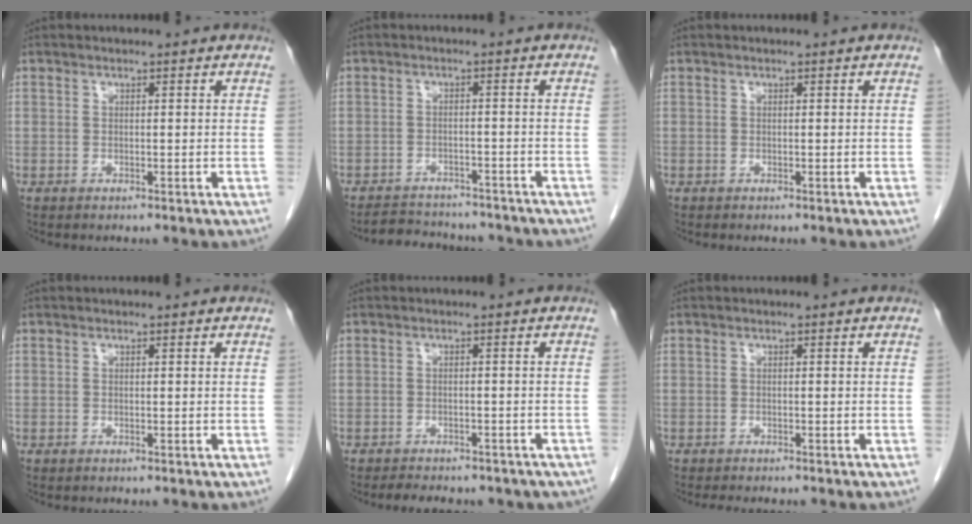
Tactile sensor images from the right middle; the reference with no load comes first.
{"total": 8.7, "force": [-8.1, 2.4, 2.0], "torque": [-0.034, 0.006, -0.105]}
{"total": 0.0}
{"total": 0.0}
{"total": 10.9, "force": [-9.2, 4.0, 4.2], "torque": [-0.070, 0.000, -0.097]}
{"total": 4.1, "force": [-3.5, 0.8, 1.9], "torque": [-0.024, -0.009, -0.045]}